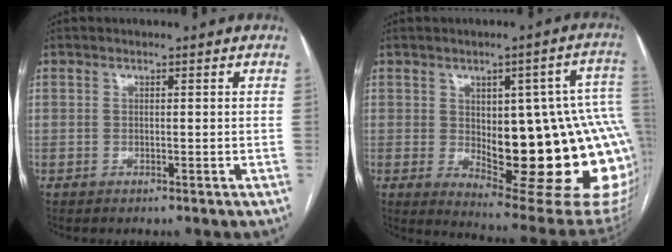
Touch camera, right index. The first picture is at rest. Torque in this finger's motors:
{"motor_torque": [2.14, 0.00, 0.62, 0.20]}